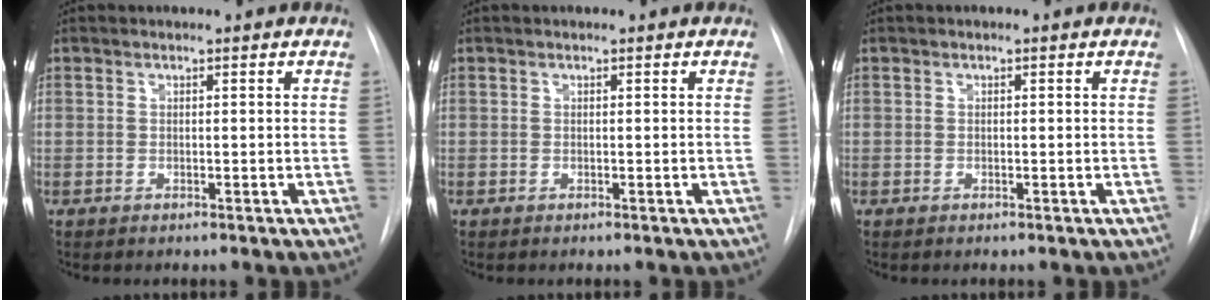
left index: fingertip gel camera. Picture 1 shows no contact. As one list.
[{"total": 0.0}, {"total": 0.0}]